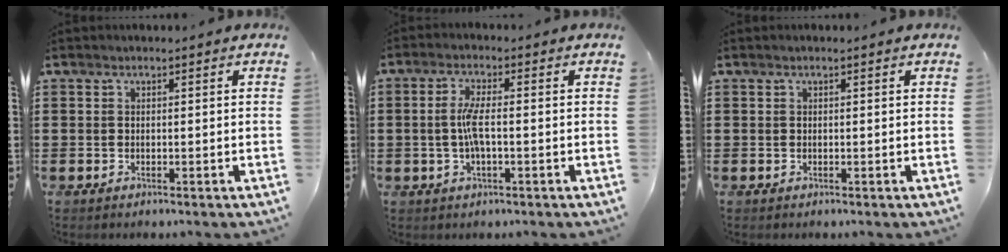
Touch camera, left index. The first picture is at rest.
{"total": 4.6, "force": [-0.5, 1.2, 4.4], "torque": [-0.095, 0.001, -0.016]}
{"total": 0.0}